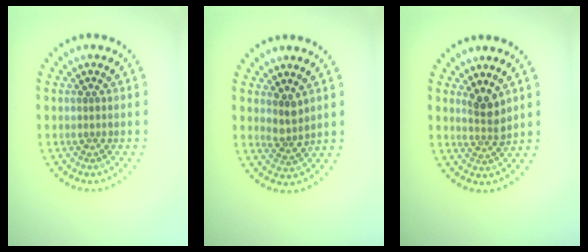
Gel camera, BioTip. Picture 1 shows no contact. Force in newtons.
{"total": 1.9, "press": 1.4, "slide": 1.2}
{"total": 2.3, "press": 1.8, "slide": 1.4}